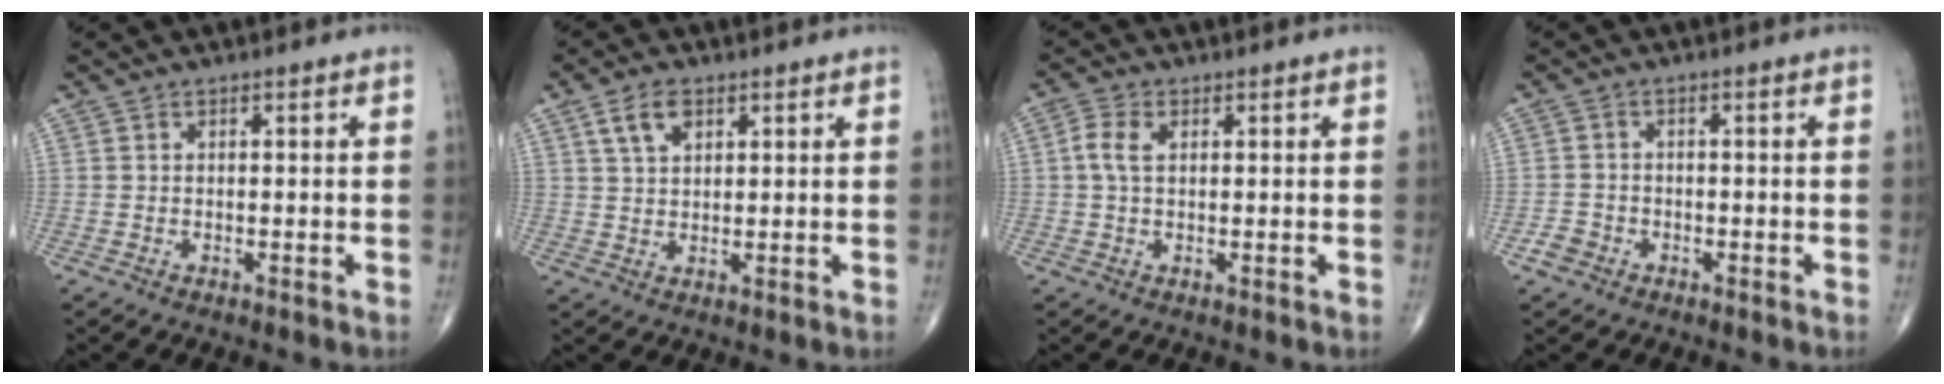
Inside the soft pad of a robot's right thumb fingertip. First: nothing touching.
{"total": 5.0, "force": [2.4, 2.9, 3.2], "torque": [-0.051, -0.005, 0.046]}
{"total": 3.4, "force": [0.7, 2.0, 2.6], "torque": [-0.066, 0.009, 0.012]}
{"total": 2.4, "force": [-1.3, 1.9, 0.6], "torque": [-0.008, 0.010, -0.026]}